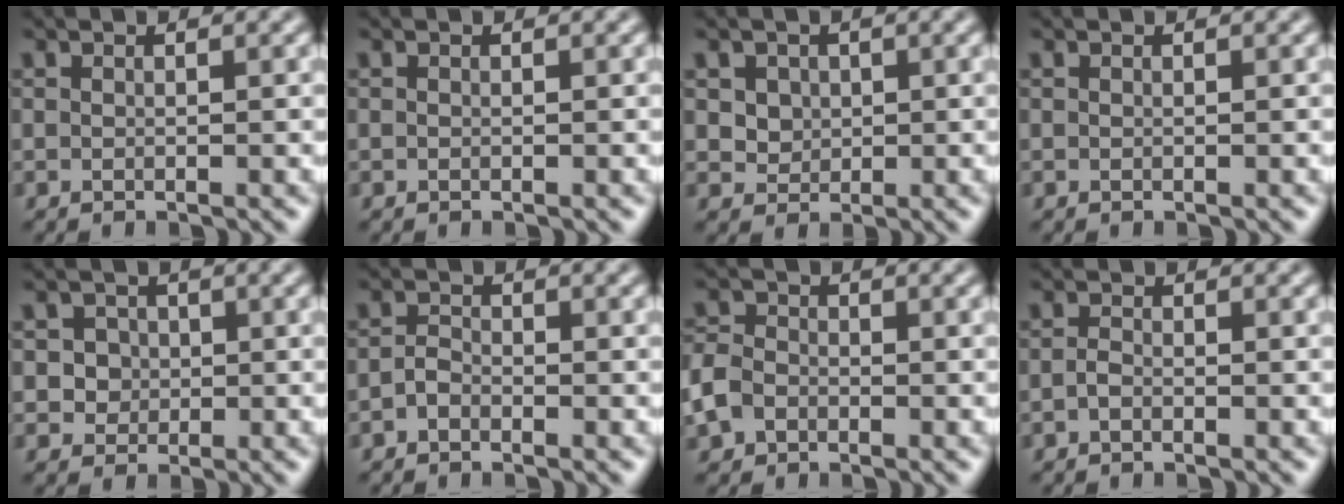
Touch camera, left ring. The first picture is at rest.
{"total": 0.0}
{"total": 3.0, "force": [1.2, 2.4, 1.3], "torque": [-0.030, 0.006, 0.029]}
{"total": 0.0}
{"total": 2.6, "force": [0.5, 2.3, 0.9], "torque": [-0.001, 0.006, 0.009]}
{"total": 1.1, "force": [-0.7, 0.6, 0.6], "torque": [-0.012, 0.004, -0.018]}
{"total": 3.1, "force": [-1.3, 2.4, 1.5], "torque": [-0.039, 0.000, -0.038]}
{"total": 0.8, "force": [-0.4, 0.4, 0.5], "torque": [-0.013, 0.001, -0.011]}